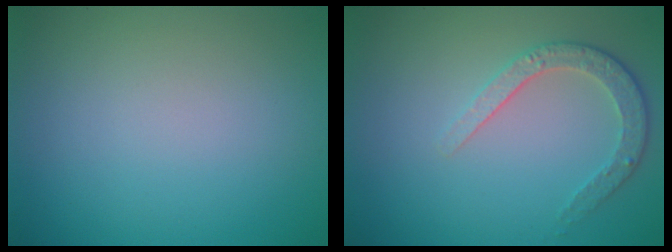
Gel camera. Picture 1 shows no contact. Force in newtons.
{"total": 2.6, "press": 2.5, "slide": 1.0}